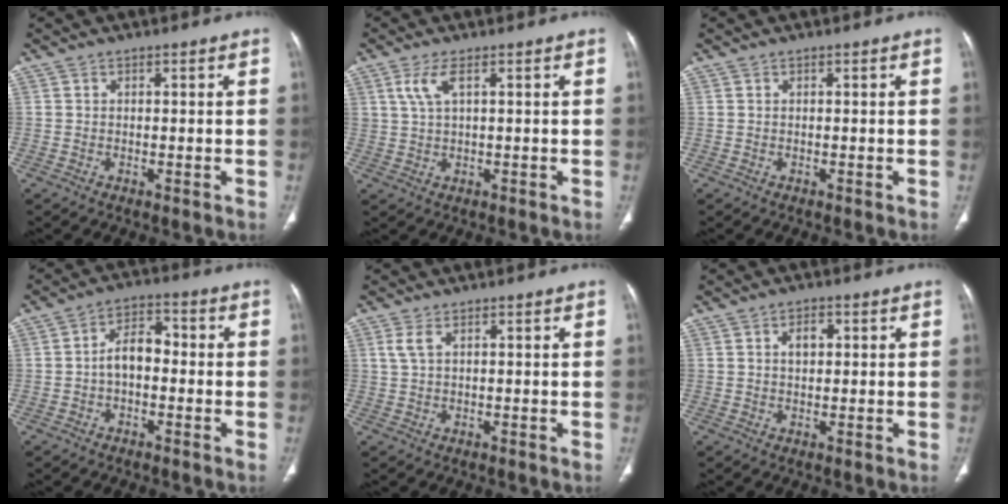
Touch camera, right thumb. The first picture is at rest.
{"total": 3.9, "force": [1.7, 1.3, 3.3], "torque": [-0.081, 0.002, 0.040]}
{"total": 0.0}
{"total": 8.3, "force": [-1.0, 5.6, 6.0], "torque": [-0.078, 0.035, -0.031]}
{"total": 2.2, "force": [0.9, 0.9, 1.7], "torque": [-0.049, 0.010, 0.026]}
{"total": 3.0, "force": [0.8, 1.9, 2.2], "torque": [-0.029, 0.003, 0.013]}